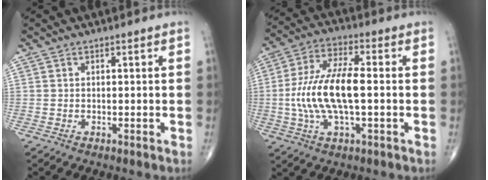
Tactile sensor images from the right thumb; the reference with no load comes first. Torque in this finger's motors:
{"motor_torque": [-0.07, 0.63, 1.57, -0.08, 0.44]}